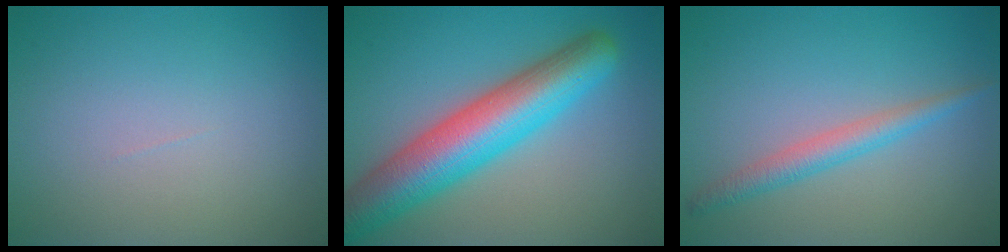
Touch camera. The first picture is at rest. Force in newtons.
{"total": 9.4, "press": 9.4, "slide": 0.3}
{"total": 2.4, "press": 2.4, "slide": 0.0}